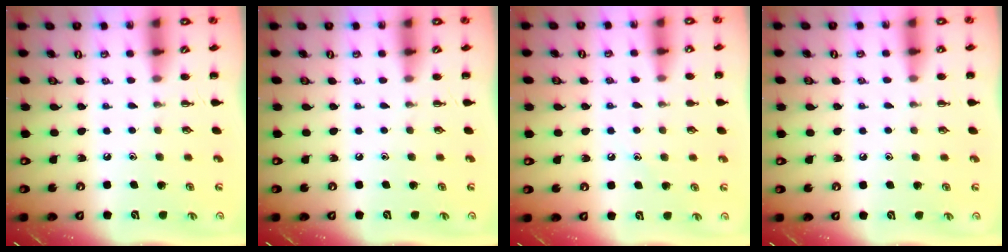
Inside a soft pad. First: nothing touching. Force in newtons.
{"total": 0.0}
{"total": 8.2, "press": 8.0, "slide": 1.9}
{"total": 3.2, "press": 3.1, "slide": 1.1}